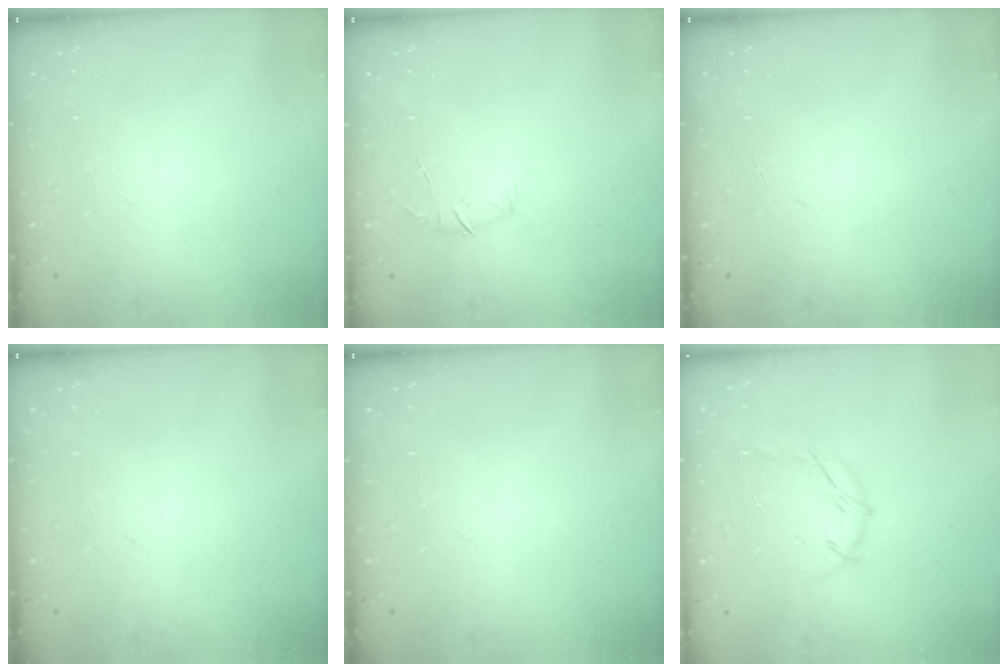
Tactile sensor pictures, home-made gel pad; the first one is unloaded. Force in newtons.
{"total": 5.2, "press": 5.0, "slide": 1.4}
{"total": 0.0}
{"total": 0.0}
{"total": 0.0}
{"total": 6.0, "press": 6.0, "slide": 0.7}